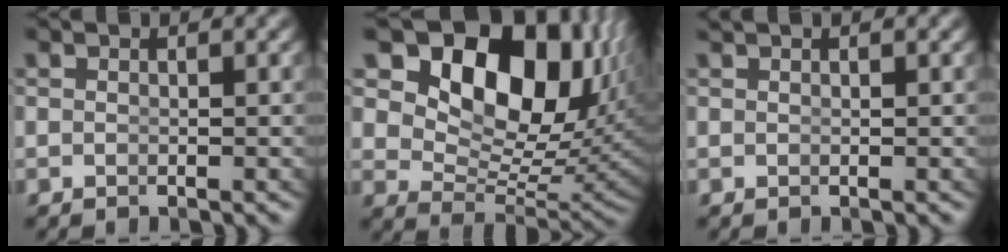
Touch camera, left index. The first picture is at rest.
{"total": 18.5, "force": [5.8, 11.5, 13.3], "torque": [-0.227, 0.000, 0.086]}
{"total": 0.7, "force": [0.5, -0.5, 0.2], "torque": [0.004, 0.002, 0.009]}